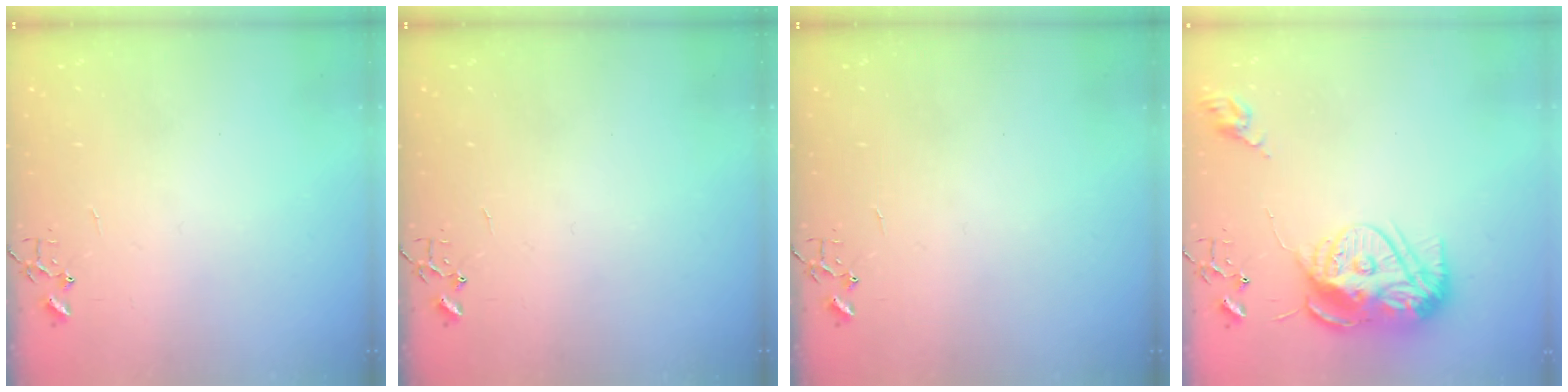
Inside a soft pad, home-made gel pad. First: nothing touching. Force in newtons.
{"total": 0.0}
{"total": 0.0}
{"total": 14.9, "press": 14.8, "slide": 1.2}